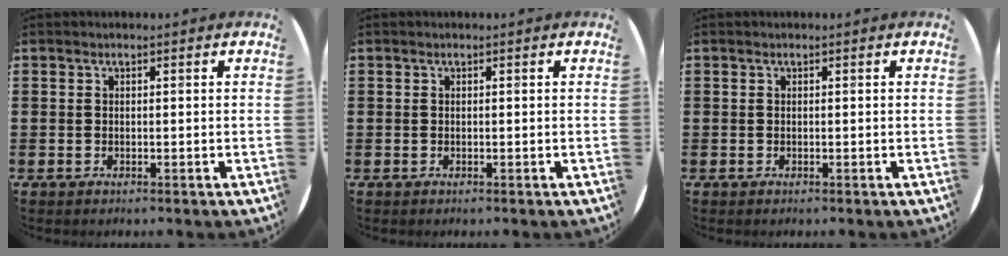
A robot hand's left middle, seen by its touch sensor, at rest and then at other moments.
{"total": 0.0}
{"total": 0.0}